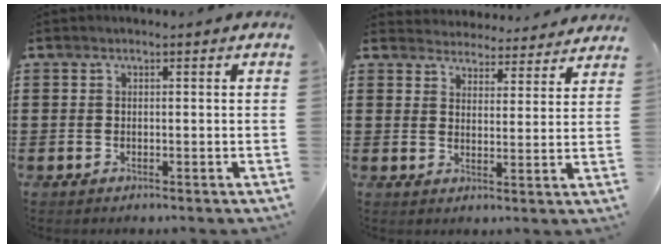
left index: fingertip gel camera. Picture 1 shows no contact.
{"total": 4.1, "force": [4.1, 0.4, -0.4], "torque": [-0.013, -0.023, 0.071]}